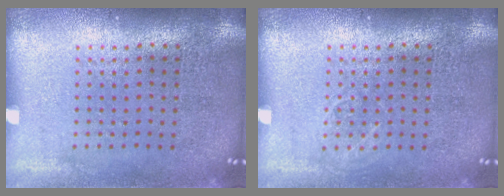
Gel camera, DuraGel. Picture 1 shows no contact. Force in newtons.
{"total": 0.9, "press": 0.8, "slide": 0.2}